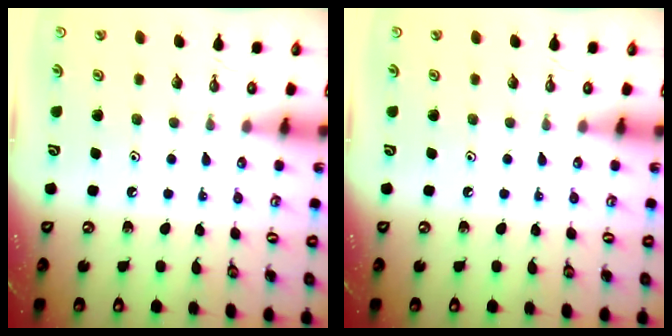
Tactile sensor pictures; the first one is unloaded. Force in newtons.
{"total": 0.0}